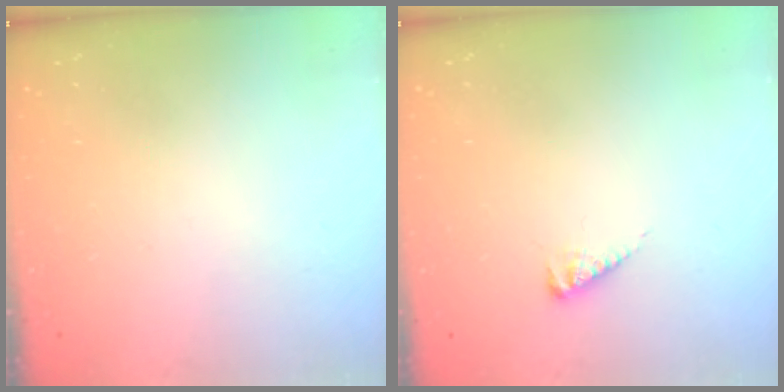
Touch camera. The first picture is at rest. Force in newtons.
{"total": 2.9, "press": 2.9, "slide": 0.2}